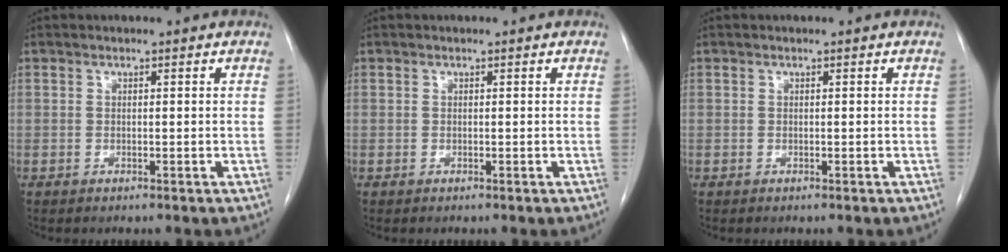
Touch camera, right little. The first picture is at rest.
{"total": 0.0}
{"total": 0.0}